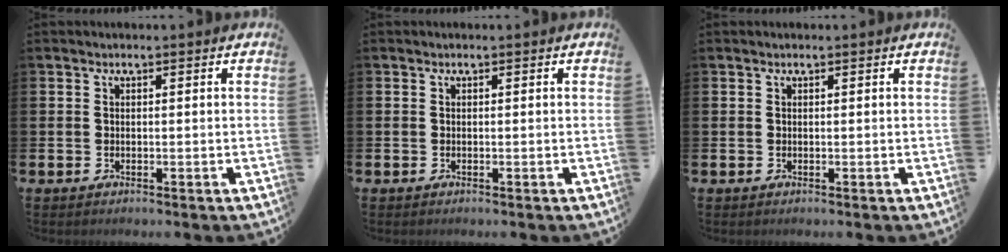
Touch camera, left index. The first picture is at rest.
{"total": 0.0}
{"total": 0.0}